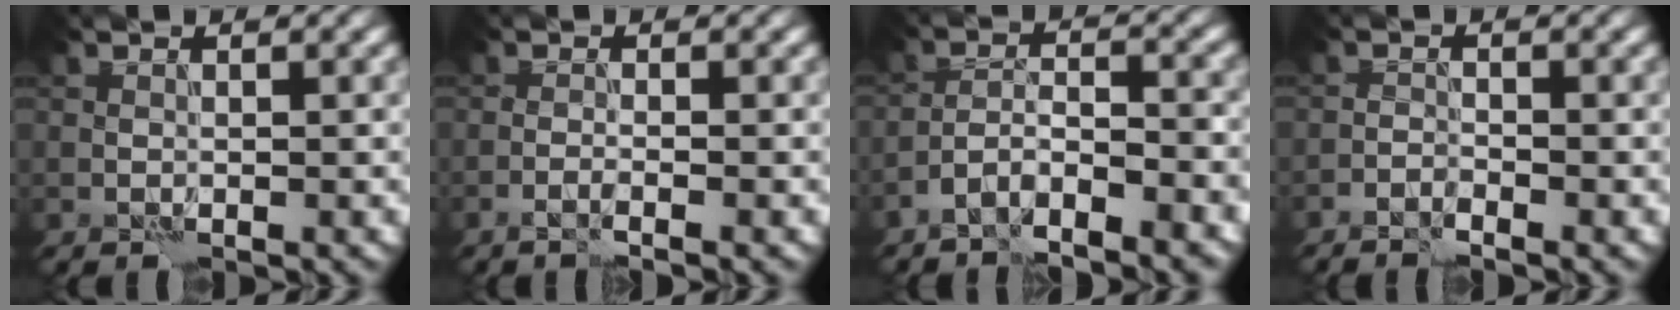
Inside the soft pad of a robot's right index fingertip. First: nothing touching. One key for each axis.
{"total": 1.1, "fx": -0.8, "fy": -0.2, "fz": 0.7, "tx": -0.010, "ty": 0.002, "tz": -0.019}
{"total": 4.3, "fx": -3.5, "fy": 0.9, "fz": 2.3, "tx": -0.035, "ty": 0.005, "tz": -0.066}
{"total": 1.3, "fx": -1.2, "fy": 0.0, "fz": 0.4, "tx": -0.011, "ty": 0.001, "tz": -0.029}